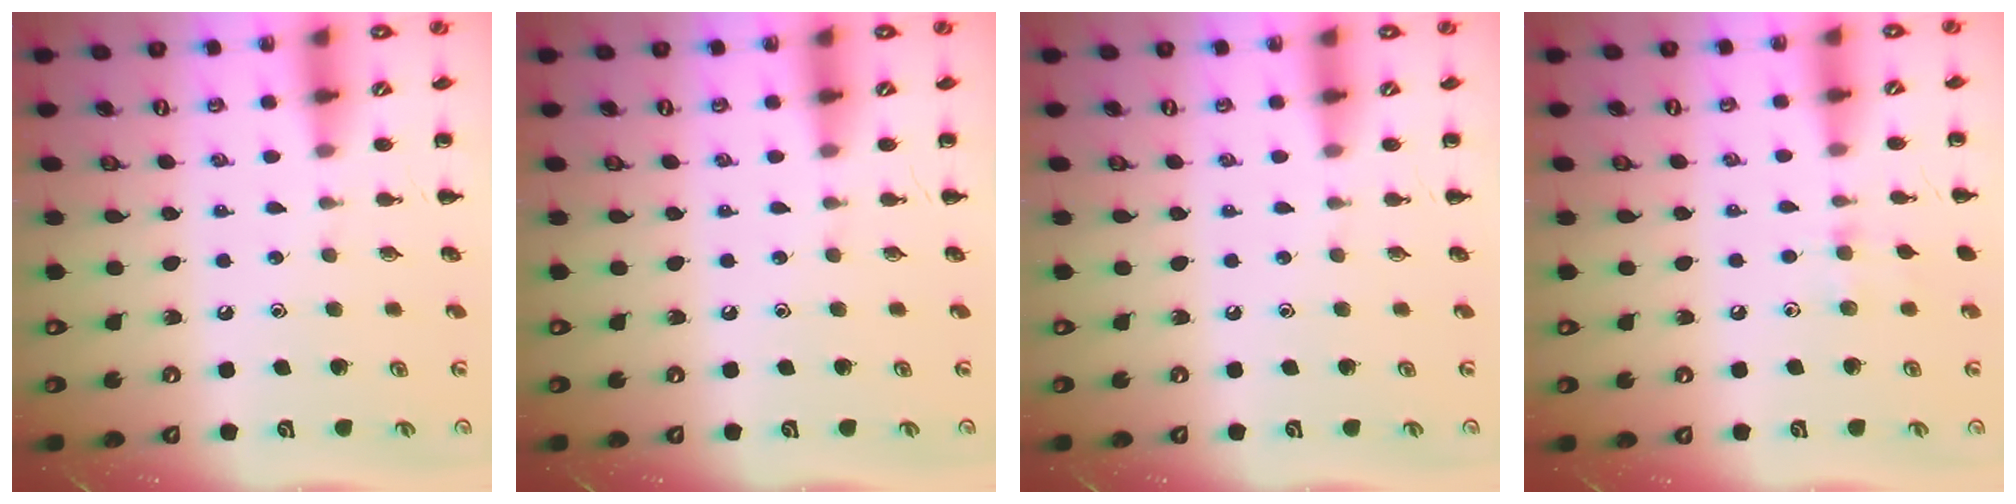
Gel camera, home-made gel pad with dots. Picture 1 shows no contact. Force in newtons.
{"total": 0.0}
{"total": 0.0}
{"total": 6.2, "press": 6.0, "slide": 1.6}